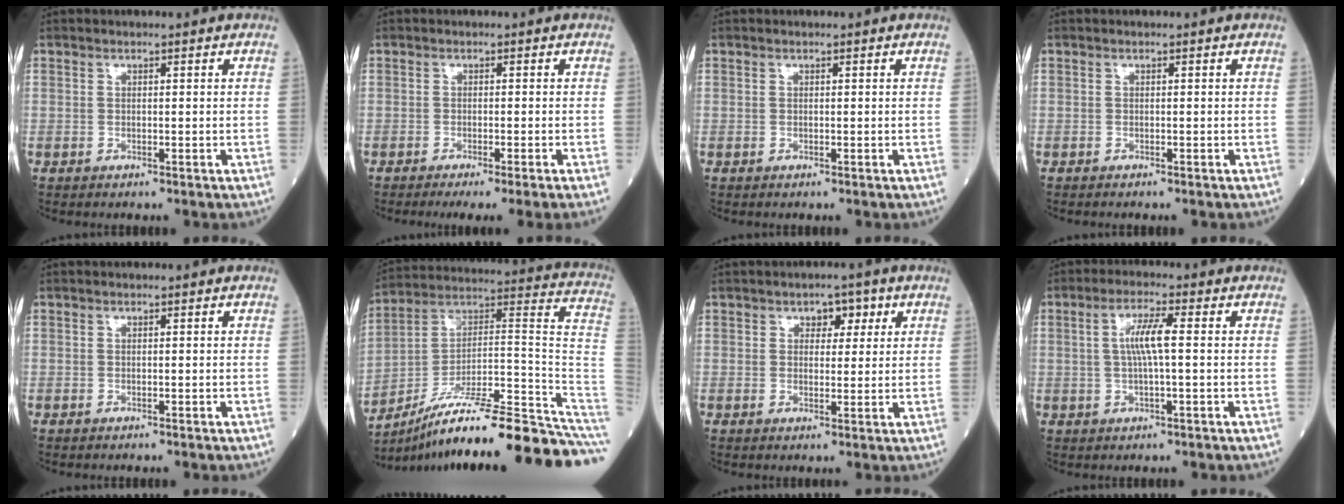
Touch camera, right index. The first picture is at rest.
{"total": 5.9, "force": [-4.6, -1.2, 3.5], "torque": [-0.026, -0.012, -0.068]}
{"total": 0.0}
{"total": 0.7, "force": [-0.6, 0.0, 0.4], "torque": [-0.003, 0.000, -0.006]}
{"total": 0.0}
{"total": 26.2, "force": [-21.4, 1.0, 15.1], "torque": [-0.125, 0.037, -0.330]}
{"total": 3.4, "force": [1.6, 2.1, 2.1], "torque": [-0.020, 0.009, 0.021]}
{"total": 4.9, "force": [0.5, 0.3, 4.9], "torque": [-0.097, 0.007, 0.009]}